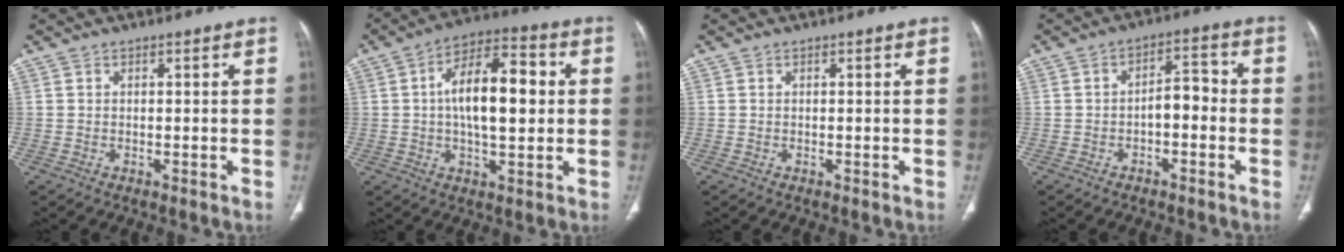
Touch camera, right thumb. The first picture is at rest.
{"total": 14.5, "force": [1.3, 6.5, 13.0], "torque": [-0.199, 0.022, 0.015]}
{"total": 0.0}
{"total": 5.2, "force": [-1.4, 2.9, 4.1], "torque": [-0.045, 0.032, -0.027]}